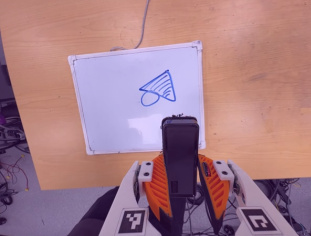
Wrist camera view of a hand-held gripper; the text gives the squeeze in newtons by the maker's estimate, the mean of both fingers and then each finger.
{"total": 4.8, "left": 3.5, "right": 6.2}